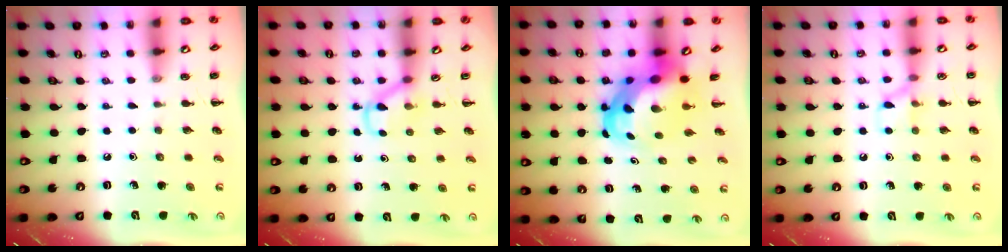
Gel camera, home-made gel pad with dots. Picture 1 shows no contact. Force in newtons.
{"total": 3.4, "press": 3.2, "slide": 1.2}
{"total": 7.7, "press": 7.3, "slide": 2.2}
{"total": 6.4, "press": 6.4, "slide": 0.6}